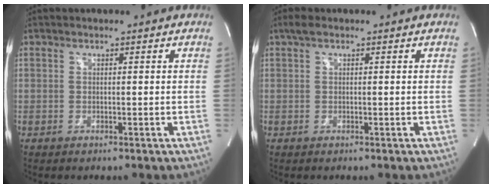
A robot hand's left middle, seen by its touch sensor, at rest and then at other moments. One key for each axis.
{"total": 1.6, "fx": 1.0, "fy": 0.5, "fz": 1.1, "tx": -0.026, "ty": 0.019, "tz": 0.016}